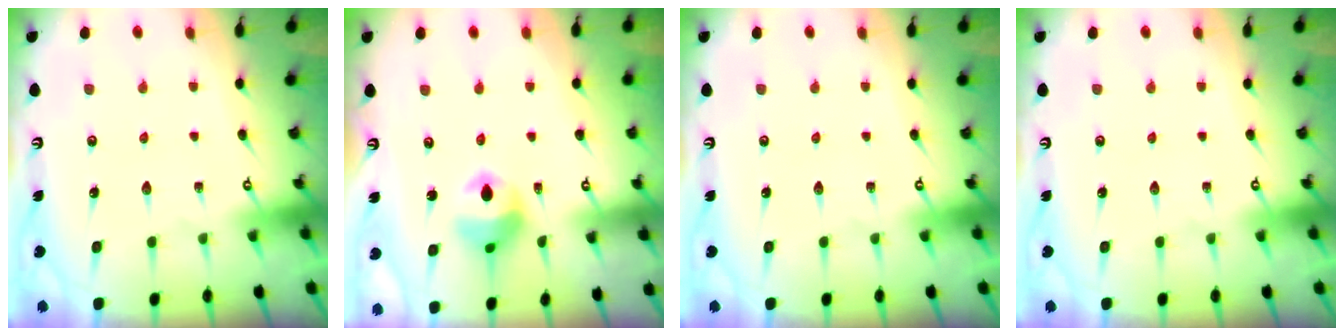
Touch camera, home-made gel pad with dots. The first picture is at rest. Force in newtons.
{"total": 10.4, "press": 10.3, "slide": 1.3}
{"total": 0.0}
{"total": 0.0}